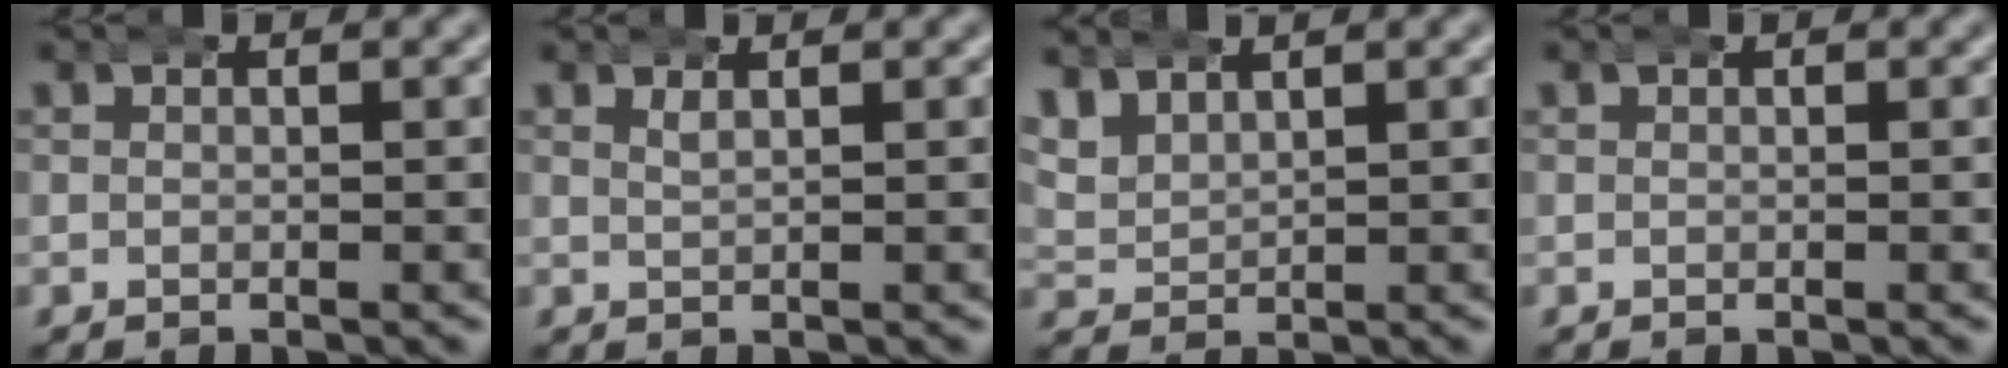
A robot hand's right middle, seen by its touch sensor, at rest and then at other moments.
{"total": 1.0, "force": [0.8, 0.2, 0.7], "torque": [-0.007, 0.005, 0.013]}
{"total": 5.0, "force": [2.2, 3.9, 2.1], "torque": [-0.060, 0.004, 0.034]}
{"total": 0.0}